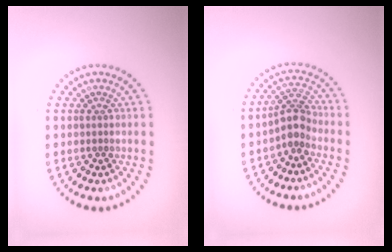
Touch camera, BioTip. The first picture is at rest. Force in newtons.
{"total": 2.7, "press": 2.0, "slide": 1.8}